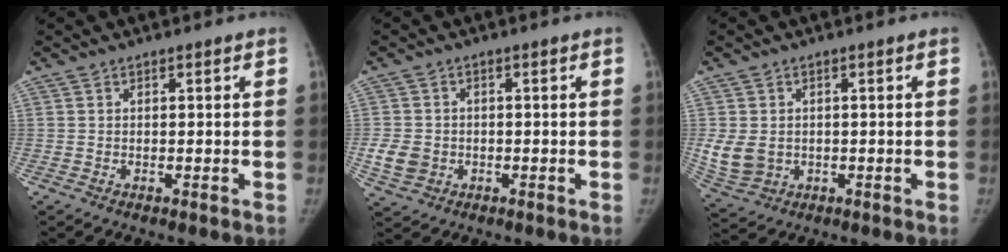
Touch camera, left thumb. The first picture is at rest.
{"total": 5.1, "force": [-1.2, 4.4, 2.3], "torque": [-0.037, 0.004, -0.014]}
{"total": 6.9, "force": [-0.4, 5.6, 3.9], "torque": [-0.073, -0.006, 0.008]}